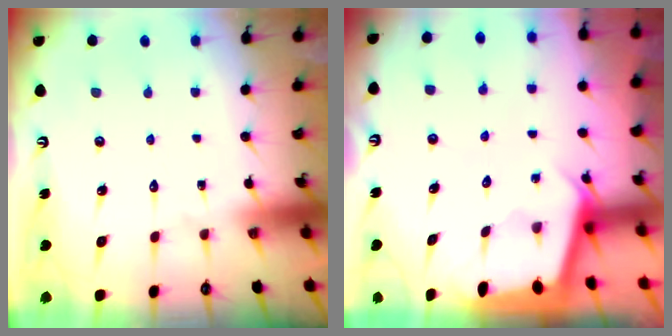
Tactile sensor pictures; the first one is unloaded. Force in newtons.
{"total": 2.0, "press": 1.9, "slide": 0.2}